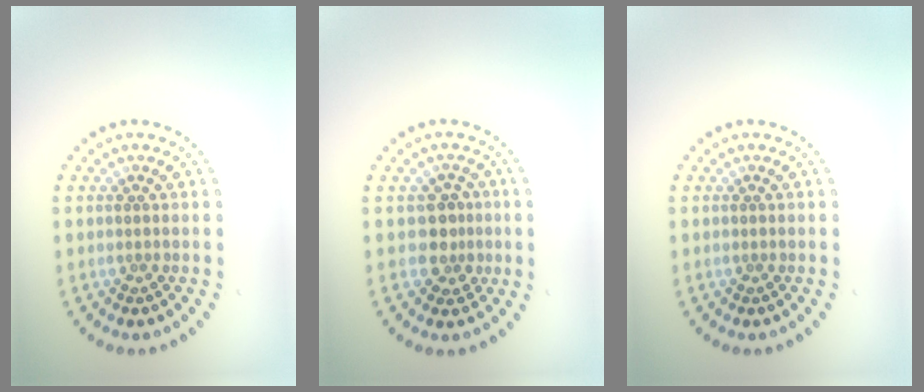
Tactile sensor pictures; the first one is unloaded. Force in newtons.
{"total": 2.4, "press": 2.1, "slide": 1.2}
{"total": 0.0}